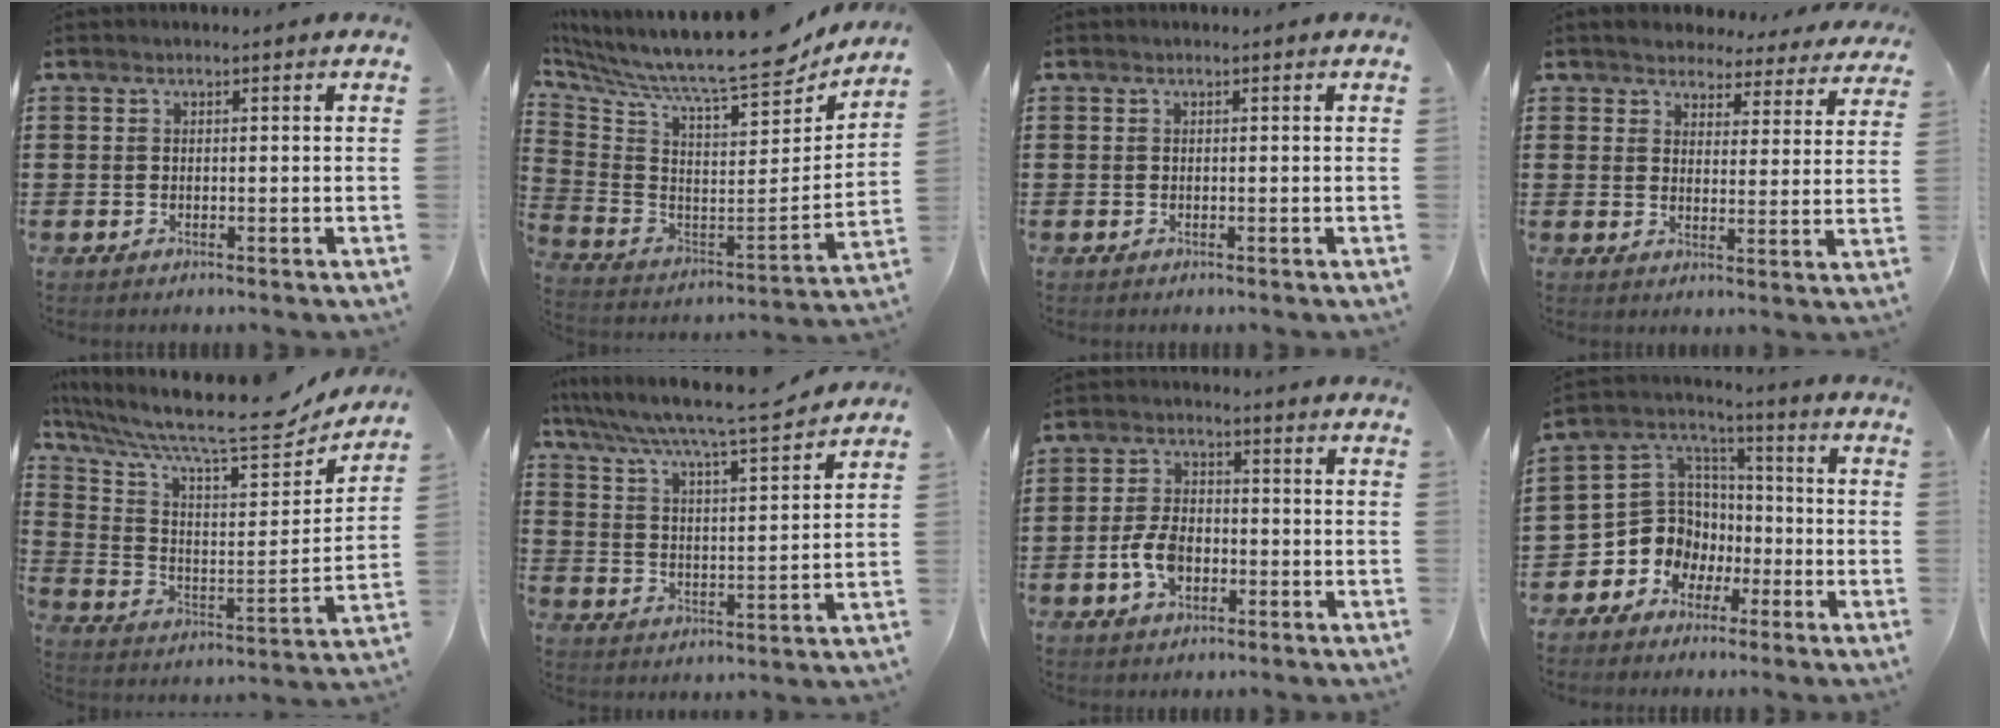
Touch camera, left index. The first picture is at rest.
{"total": 9.9, "force": [8.6, 0.7, 4.8], "torque": [-0.113, -0.083, 0.132]}
{"total": 0.0}
{"total": 3.9, "force": [3.8, 0.9, 0.0], "torque": [-0.015, -0.022, 0.063]}
{"total": 9.1, "force": [7.8, 1.0, 4.6], "torque": [-0.110, -0.070, 0.121]}
{"total": 6.2, "force": [5.5, -0.3, 2.7], "torque": [-0.078, -0.042, 0.086]}
{"total": 6.0, "force": [-1.9, 3.6, 4.4], "torque": [-0.112, 0.000, -0.042]}
{"total": 9.2, "force": [-3.0, 8.4, 2.0], "torque": [-0.089, 0.002, -0.057]}